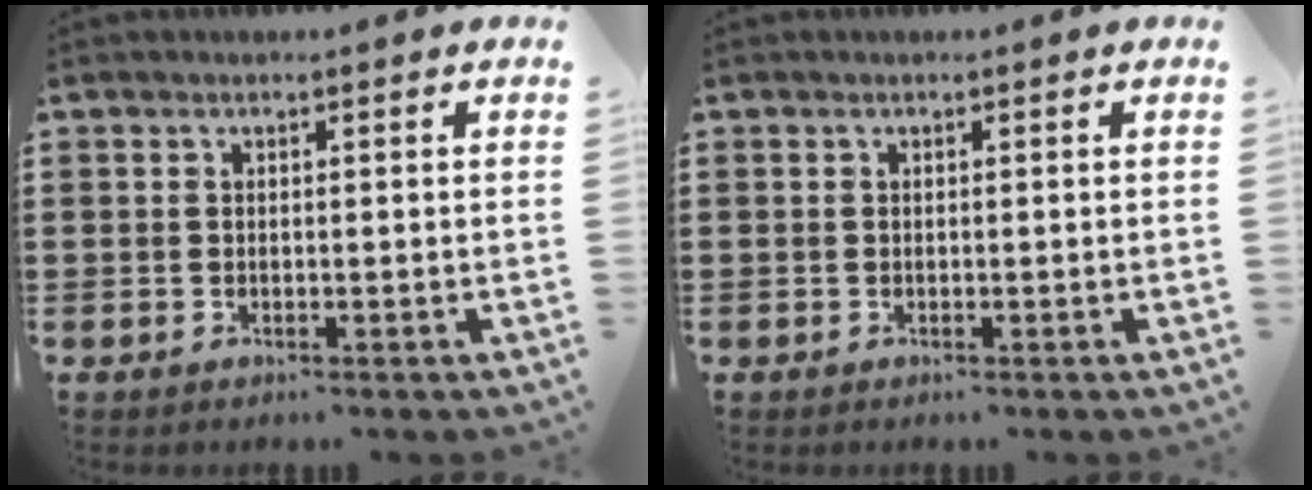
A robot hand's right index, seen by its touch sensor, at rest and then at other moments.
{"total": 0.0}